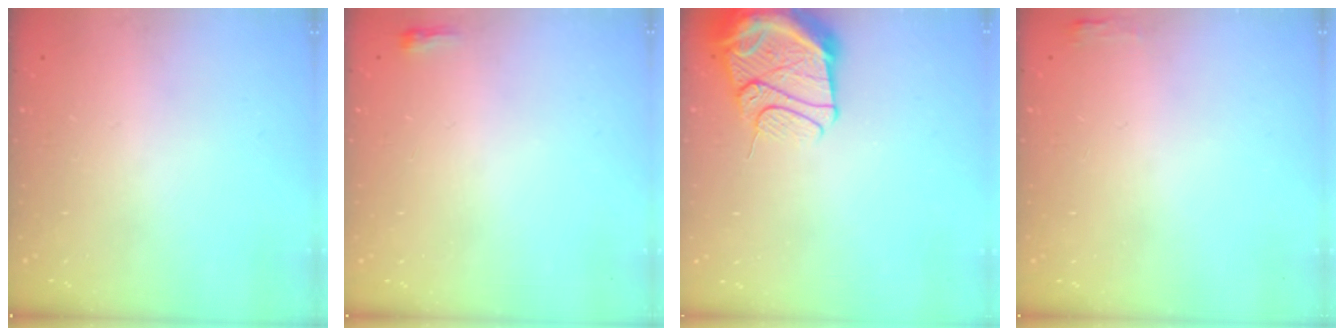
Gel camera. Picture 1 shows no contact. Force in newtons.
{"total": 2.3, "press": 2.2, "slide": 0.7}
{"total": 14.8, "press": 14.7, "slide": 1.7}
{"total": 2.7, "press": 2.6, "slide": 0.8}